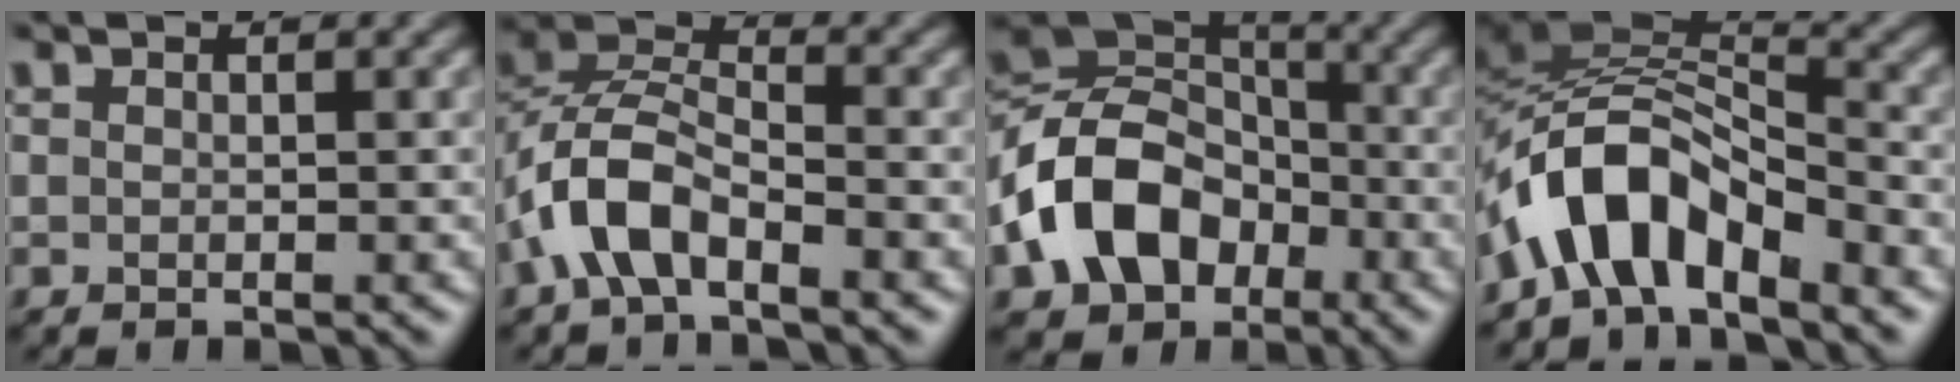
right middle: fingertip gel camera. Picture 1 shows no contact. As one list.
[{"total": 5.9, "force": [-2.9, 2.9, 4.2], "torque": [-0.083, 0.013, -0.063]}, {"total": 10.9, "force": [-3.9, 8.0, 6.2], "torque": [-0.131, 0.001, -0.090]}, {"total": 7.8, "force": [-4.8, 3.6, 5.1], "torque": [-0.076, 0.012, -0.098]}]